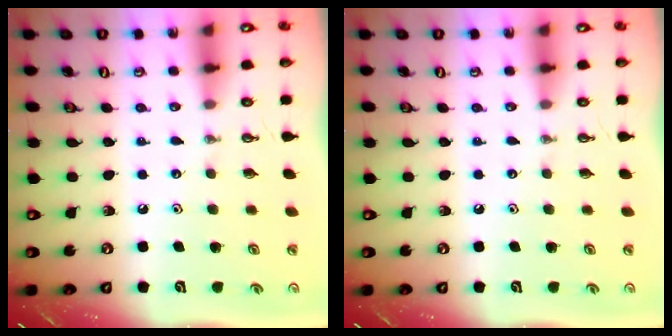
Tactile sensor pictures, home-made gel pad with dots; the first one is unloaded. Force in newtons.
{"total": 0.0}